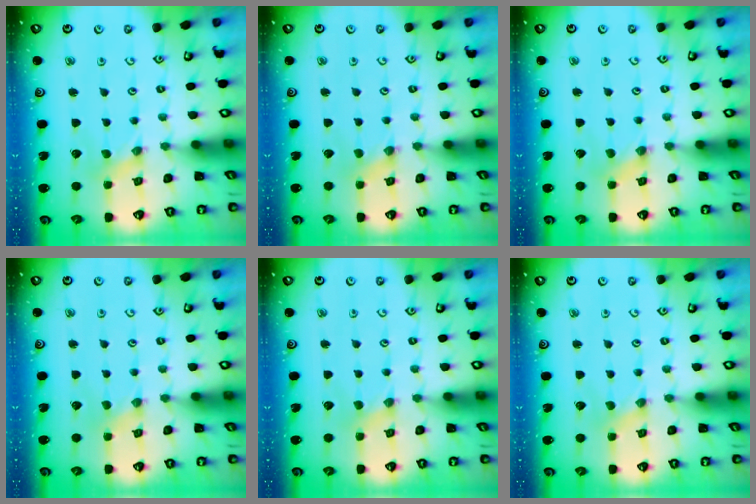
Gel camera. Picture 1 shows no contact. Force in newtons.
{"total": 0.0}
{"total": 1.3, "press": 1.3, "slide": 0.2}
{"total": 0.0}
{"total": 1.1, "press": 1.1, "slide": 0.2}
{"total": 0.0}